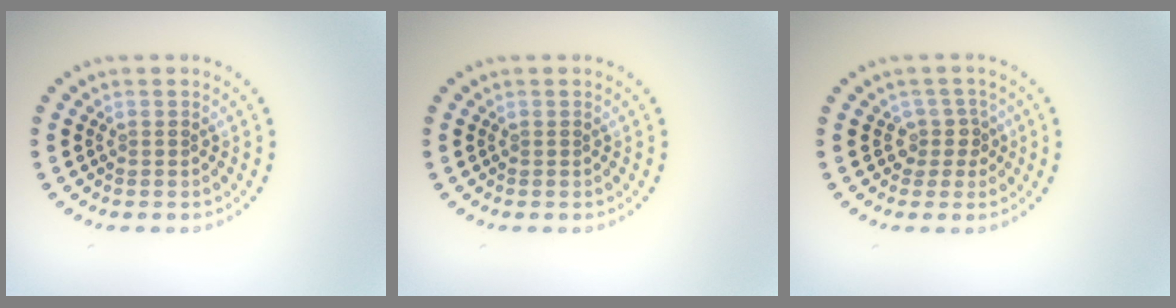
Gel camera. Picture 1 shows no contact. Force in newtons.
{"total": 0.0}
{"total": 1.8, "press": 1.3, "slide": 1.3}